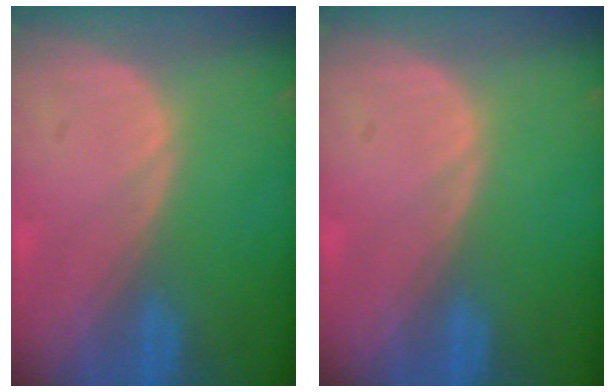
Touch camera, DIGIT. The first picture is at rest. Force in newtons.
{"total": 0.0}